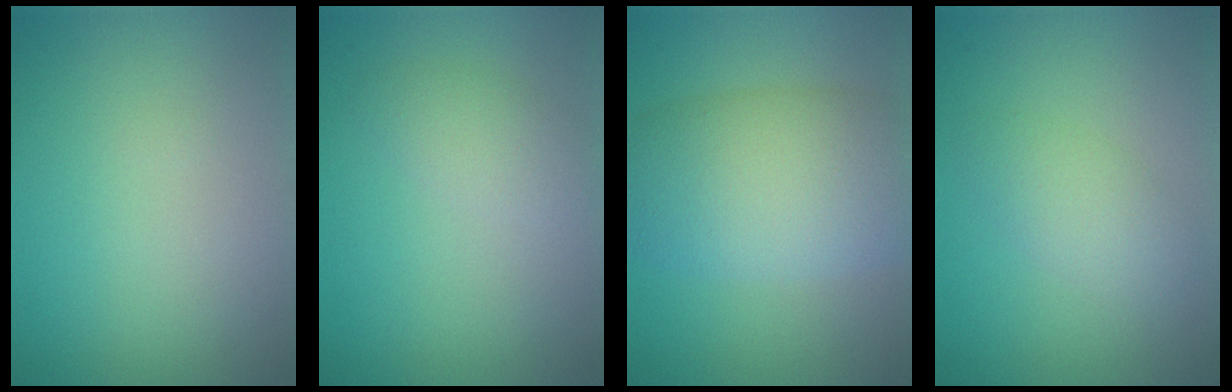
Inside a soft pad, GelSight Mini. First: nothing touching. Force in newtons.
{"total": 2.2, "press": 2.2, "slide": 0.1}
{"total": 8.6, "press": 8.6, "slide": 0.5}
{"total": 2.4, "press": 2.4, "slide": 0.1}